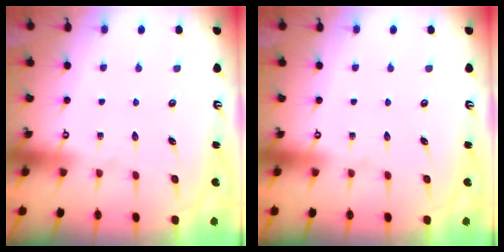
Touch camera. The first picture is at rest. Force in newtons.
{"total": 0.0}